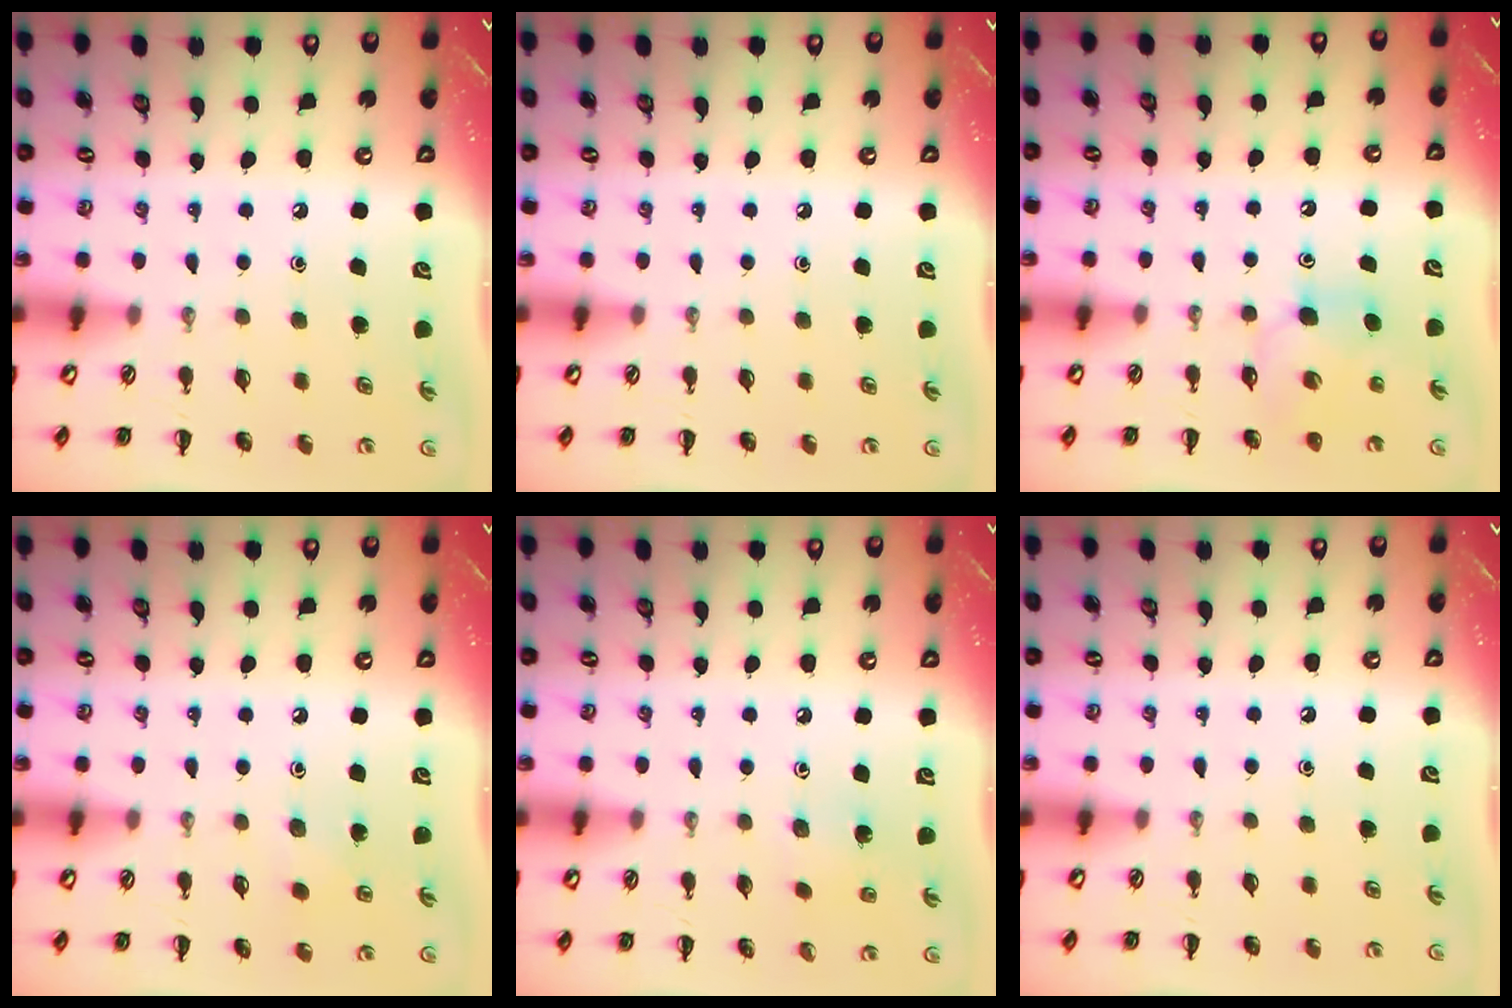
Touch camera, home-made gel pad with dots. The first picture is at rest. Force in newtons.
{"total": 0.0}
{"total": 5.4, "press": 5.3, "slide": 1.1}
{"total": 2.6, "press": 2.5, "slide": 0.8}
{"total": 2.4, "press": 2.4, "slide": 0.6}
{"total": 0.0}